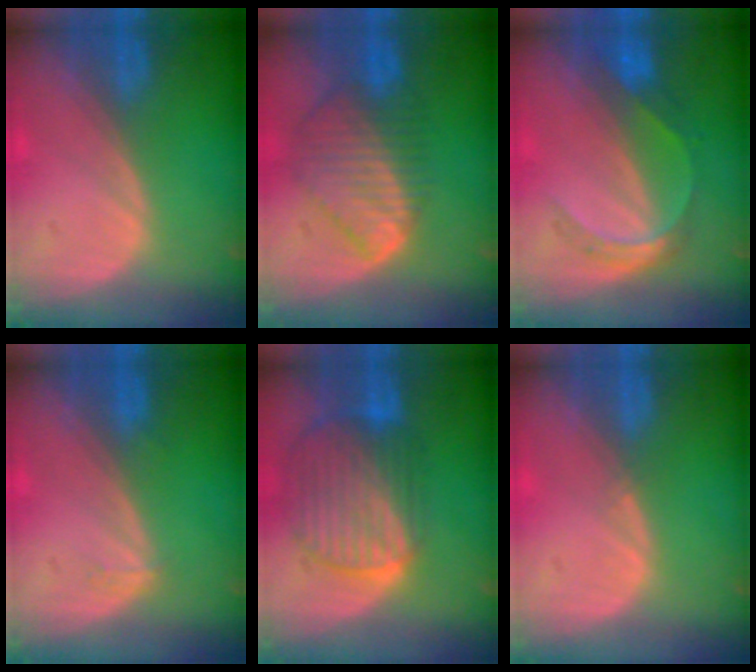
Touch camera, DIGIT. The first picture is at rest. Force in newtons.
{"total": 8.5, "press": 7.6, "slide": 3.9}
{"total": 5.6, "press": 5.0, "slide": 2.5}
{"total": 0.9, "press": 0.8, "slide": 0.2}
{"total": 10.3, "press": 8.6, "slide": 5.6}
{"total": 0.6, "press": 0.5, "slide": 0.4}